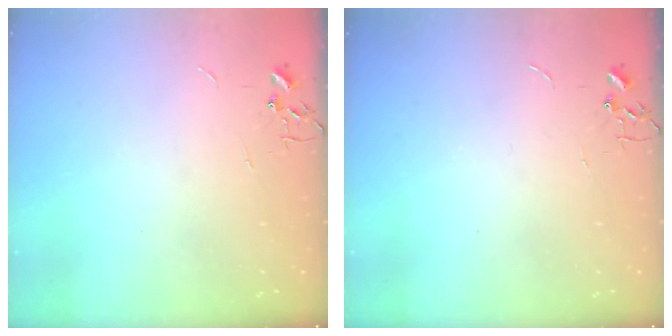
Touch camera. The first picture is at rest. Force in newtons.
{"total": 0.0}